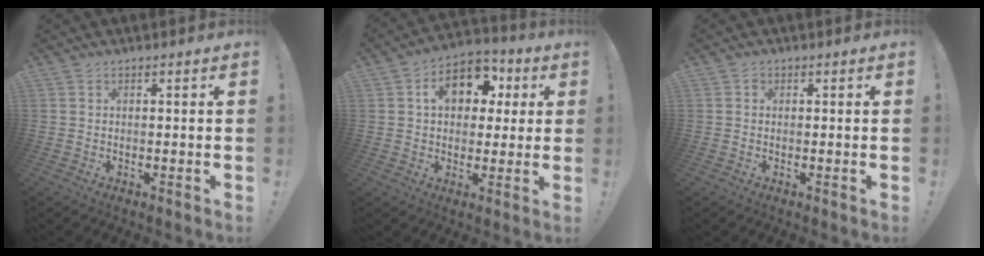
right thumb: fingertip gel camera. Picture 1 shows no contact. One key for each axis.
{"total": 13.2, "fx": 3.8, "fy": 9.5, "fz": 8.4, "tx": -0.125, "ty": 0.002, "tz": 0.071}
{"total": 0.7, "fx": 0.1, "fy": 0.7, "fz": 0.2, "tx": 0.004, "ty": 0.000, "tz": -0.001}